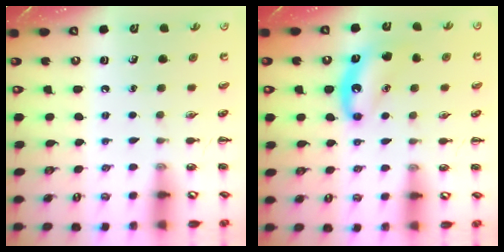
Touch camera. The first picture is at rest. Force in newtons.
{"total": 9.1, "press": 9.1, "slide": 1.0}